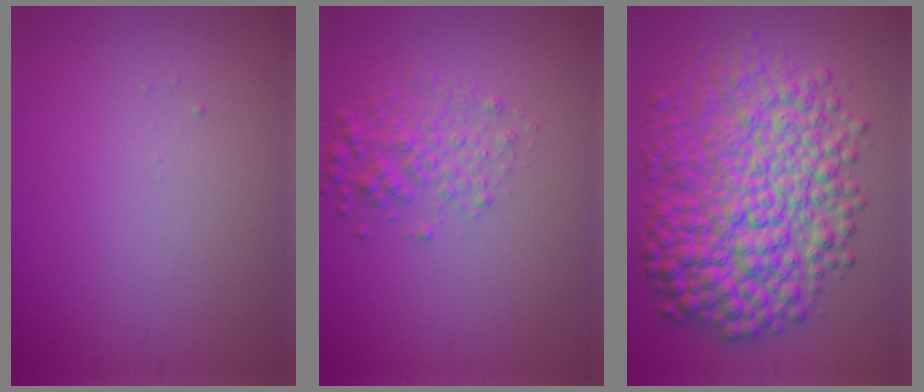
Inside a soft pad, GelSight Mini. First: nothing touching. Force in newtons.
{"total": 2.8, "press": 2.8, "slide": 0.0}
{"total": 11.2, "press": 11.2, "slide": 0.1}